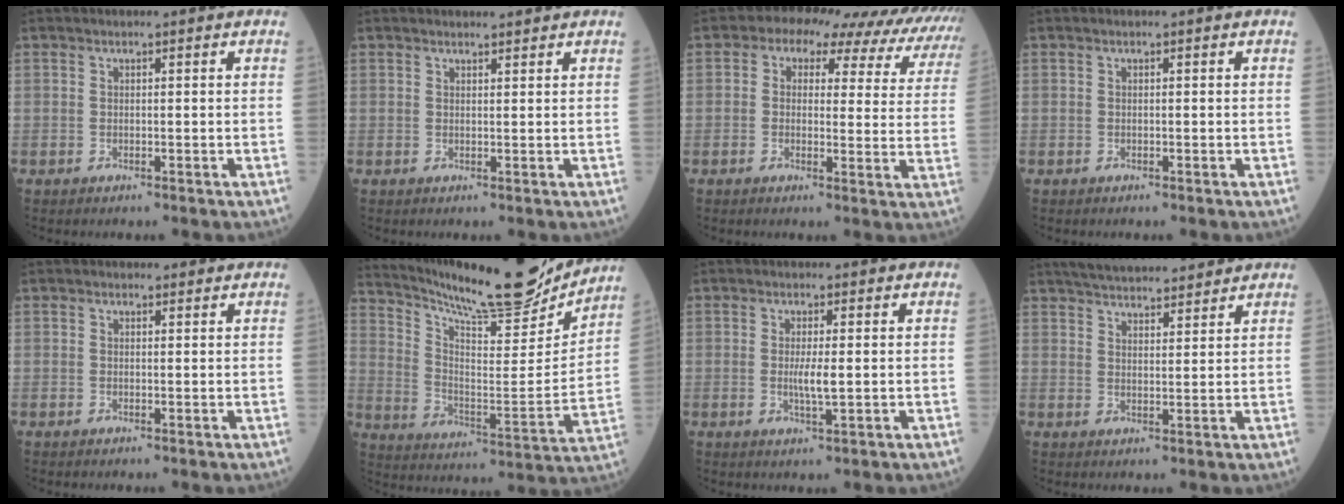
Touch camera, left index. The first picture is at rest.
{"total": 2.1, "force": [2.0, 0.3, 0.3], "torque": [-0.009, 0.004, 0.029]}
{"total": 15.6, "force": [12.1, 7.2, 6.7], "torque": [-0.067, 0.034, 0.112]}
{"total": 0.0}
{"total": 0.8, "force": [0.6, 0.5, 0.1], "torque": [-0.003, 0.000, 0.006]}
{"total": 21.4, "force": [19.7, 1.8, 8.2], "torque": [-0.149, -0.047, 0.295]}
{"total": 3.0, "force": [0.0, 0.3, 3.0], "torque": [-0.061, -0.005, 0.001]}
{"total": 12.6, "force": [11.5, 2.2, 4.5], "torque": [-0.068, 0.025, 0.171]}